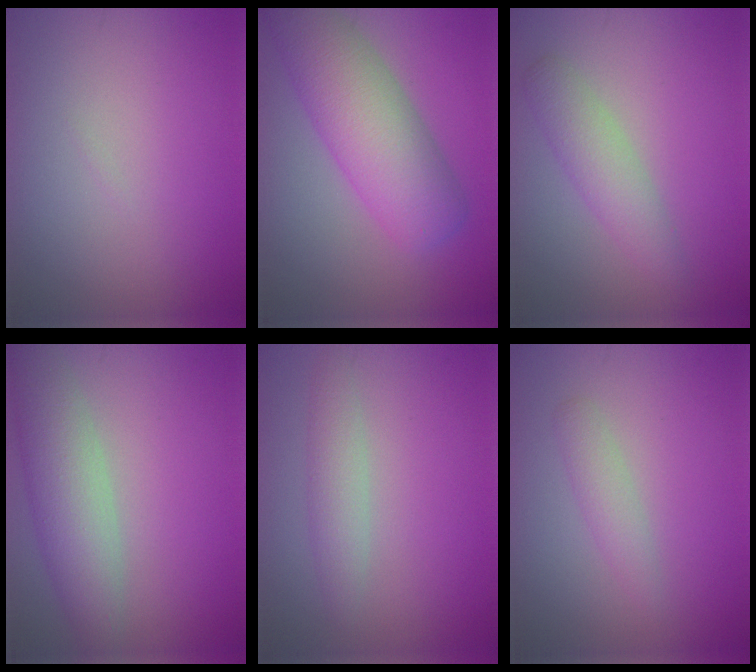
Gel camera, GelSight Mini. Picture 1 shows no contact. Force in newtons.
{"total": 7.8, "press": 7.8, "slide": 0.3}
{"total": 2.9, "press": 2.9, "slide": 0.1}
{"total": 5.3, "press": 5.3, "slide": 0.1}
{"total": 2.2, "press": 2.2, "slide": 0.1}
{"total": 1.1, "press": 1.1, "slide": 0.1}